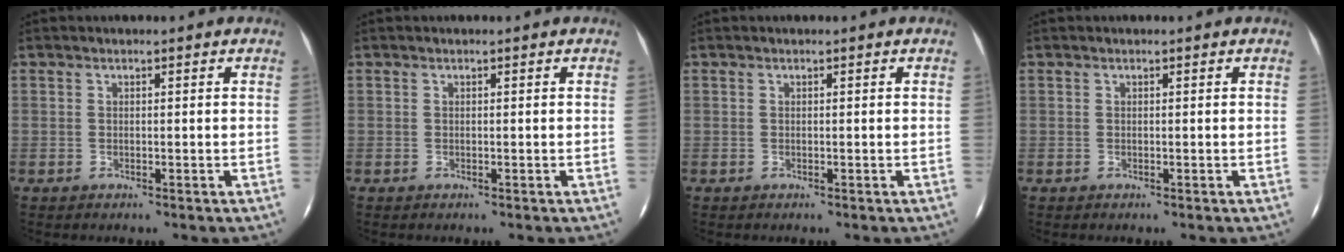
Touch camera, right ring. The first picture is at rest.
{"total": 0.0}
{"total": 0.0}
{"total": 0.0}